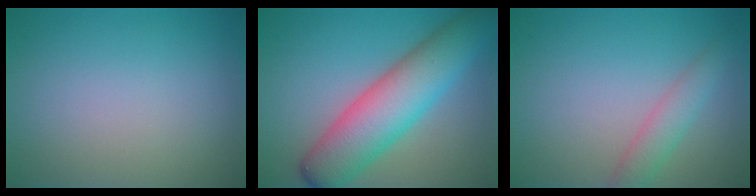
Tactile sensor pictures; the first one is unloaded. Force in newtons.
{"total": 8.7, "press": 8.7, "slide": 0.3}
{"total": 2.3, "press": 2.3, "slide": 0.0}